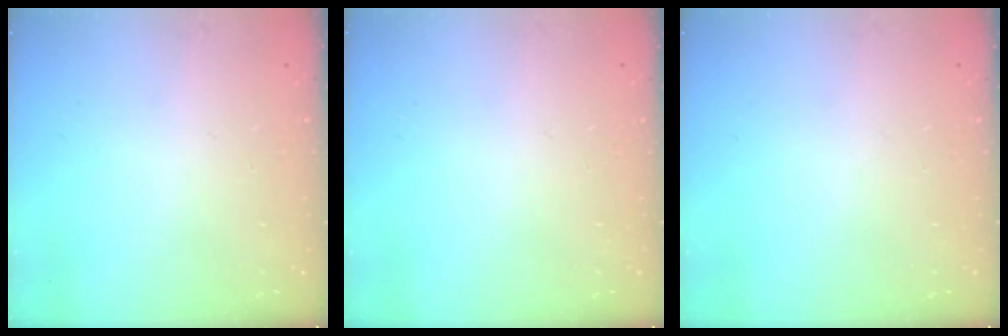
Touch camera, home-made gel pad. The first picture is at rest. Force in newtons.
{"total": 0.0}
{"total": 0.0}